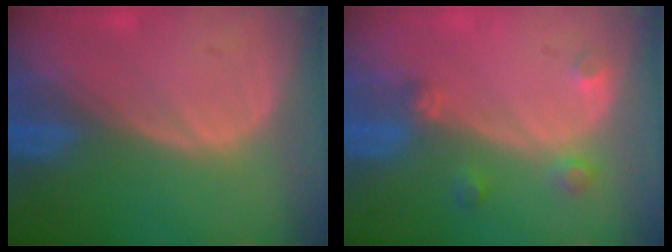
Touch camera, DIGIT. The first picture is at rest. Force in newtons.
{"total": 2.8, "press": 2.7, "slide": 0.7}